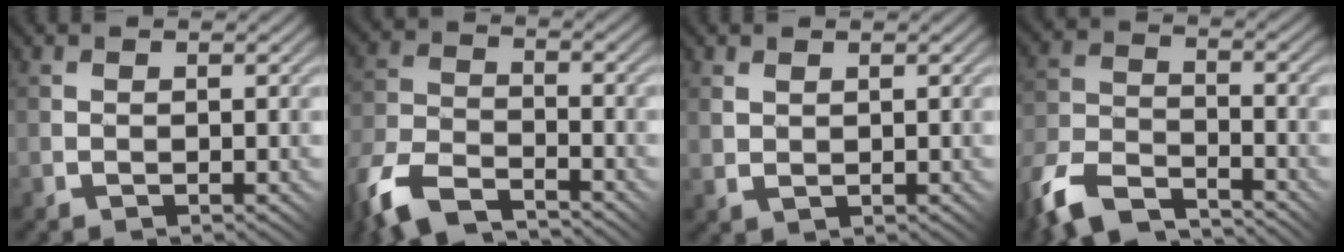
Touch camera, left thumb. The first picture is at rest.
{"total": 9.6, "force": [-7.4, 3.8, 4.7], "torque": [-0.115, -0.011, -0.154]}
{"total": 1.5, "force": [0.9, 0.9, 0.8], "torque": [-0.022, -0.002, 0.019]}
{"total": 9.9, "force": [-8.2, 3.5, 4.2], "torque": [-0.097, -0.005, -0.171]}